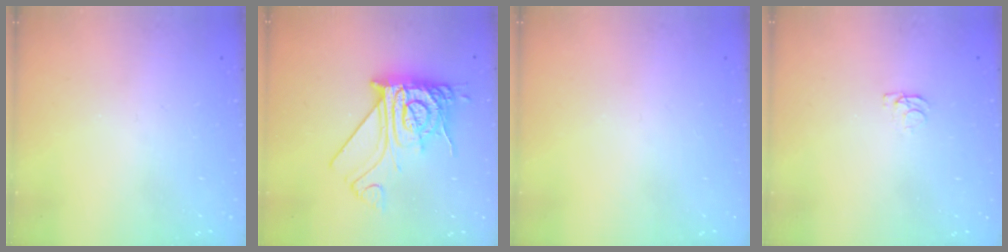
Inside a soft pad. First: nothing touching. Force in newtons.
{"total": 15.8, "press": 15.7, "slide": 1.4}
{"total": 0.0}
{"total": 1.2, "press": 1.1, "slide": 0.3}